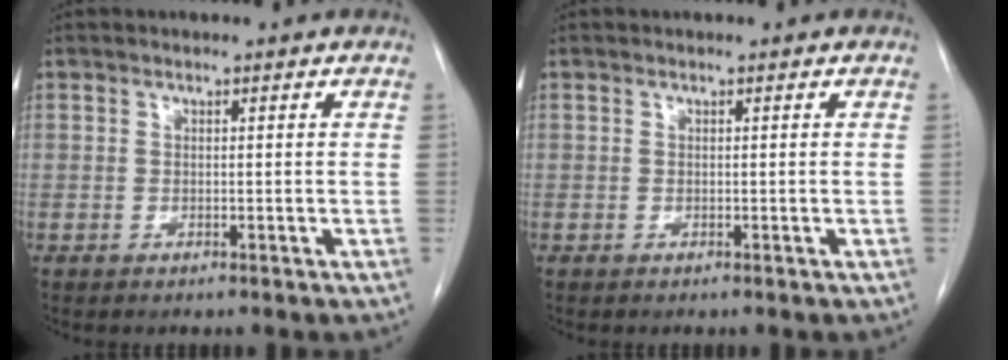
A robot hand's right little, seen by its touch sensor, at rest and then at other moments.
{"total": 0.0}